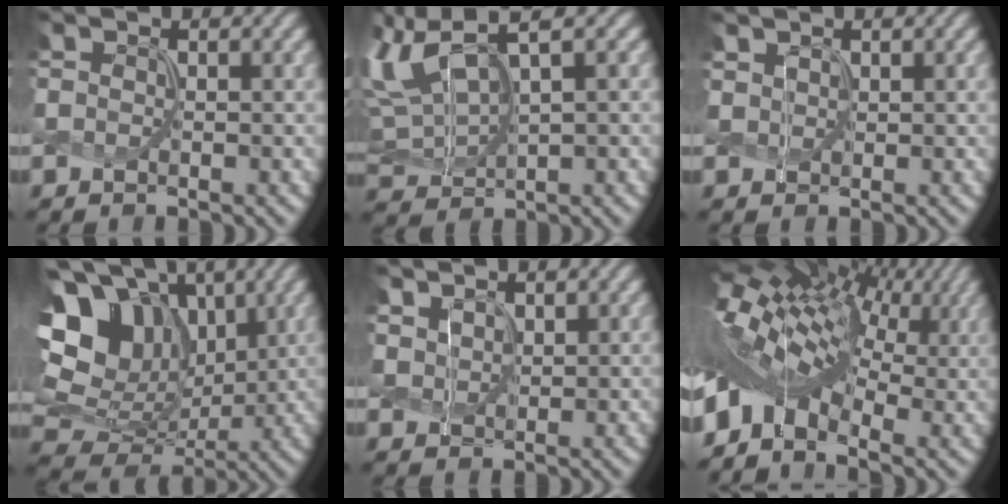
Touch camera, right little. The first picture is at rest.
{"total": 7.7, "force": [4.0, 3.0, 6.0], "torque": [-0.147, 0.024, 0.077]}
{"total": 0.9, "force": [0.6, 0.6, 0.1], "torque": [-0.006, -0.001, 0.016]}
{"total": 14.2, "force": [4.7, 10.2, 8.7], "torque": [-0.179, 0.029, 0.085]}
{"total": 2.2, "force": [1.7, 1.2, 0.8], "torque": [-0.029, 0.002, 0.040]}
{"total": 12.1, "force": [1.1, 7.2, 9.6], "torque": [-0.207, 0.016, 0.009]}